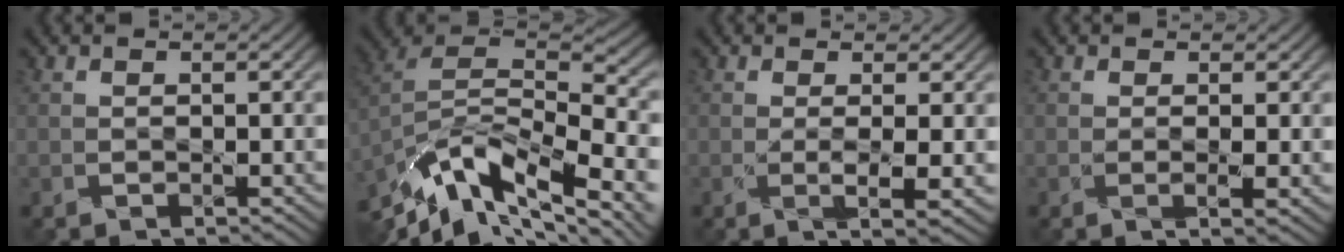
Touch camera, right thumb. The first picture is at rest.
{"total": 16.0, "force": [-9.0, 6.8, 11.3], "torque": [-0.250, -0.017, -0.149]}
{"total": 3.4, "force": [0.0, 0.5, 3.3], "torque": [-0.068, -0.004, -0.001]}
{"total": 2.0, "force": [0.0, 0.3, 2.0], "torque": [-0.041, -0.002, 0.000]}